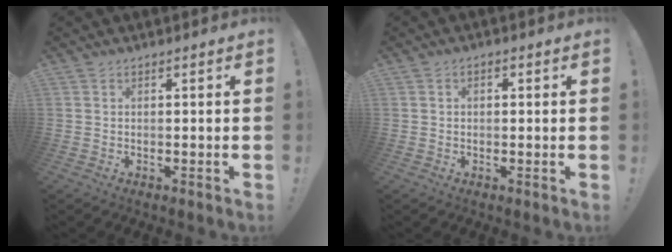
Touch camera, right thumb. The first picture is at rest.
{"total": 1.3, "force": [-0.4, 0.9, 0.8], "torque": [-0.010, 0.003, -0.010]}